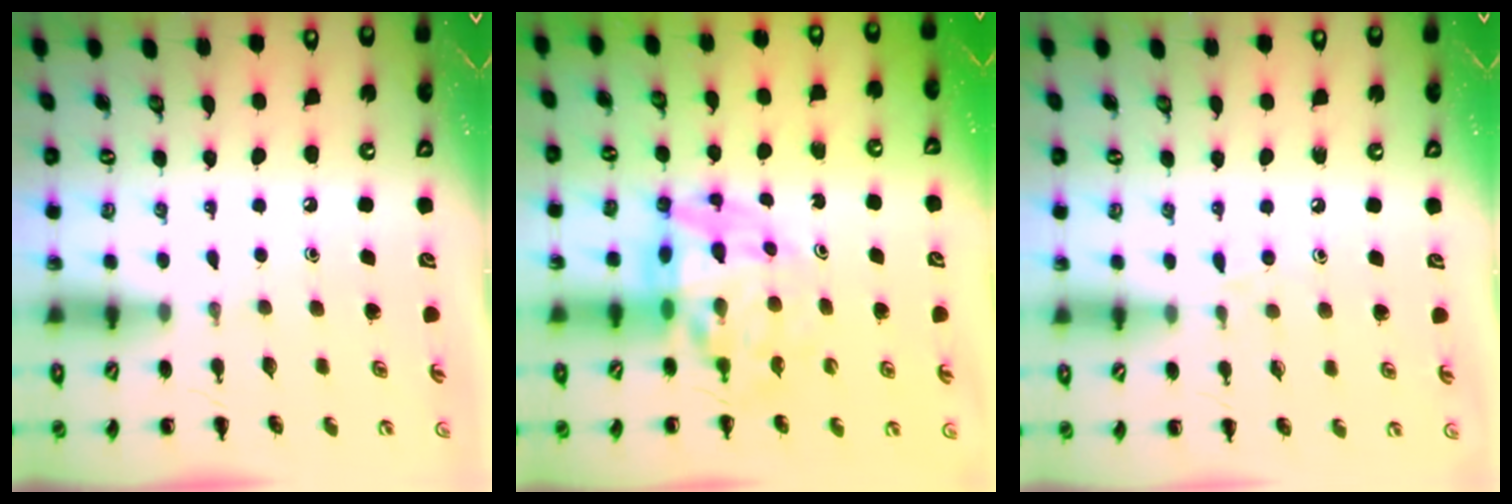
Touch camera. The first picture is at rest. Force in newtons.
{"total": 12.3, "press": 11.9, "slide": 3.2}
{"total": 5.5, "press": 5.1, "slide": 2.2}